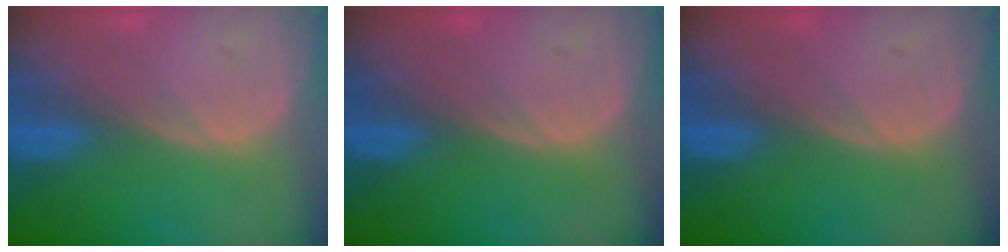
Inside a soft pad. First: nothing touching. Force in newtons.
{"total": 0.0}
{"total": 0.0}